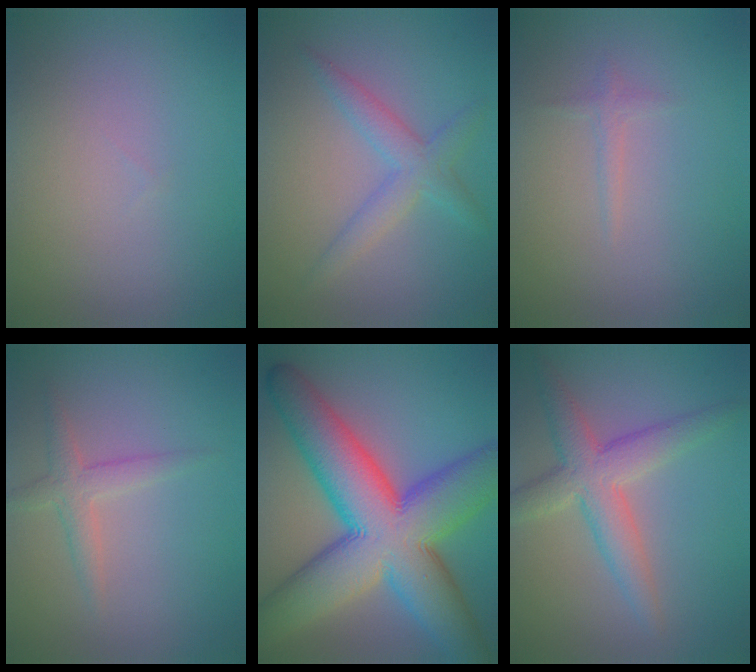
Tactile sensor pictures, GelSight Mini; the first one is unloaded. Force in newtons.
{"total": 3.0, "press": 3.0, "slide": 0.1}
{"total": 0.8, "press": 0.8, "slide": 0.1}
{"total": 2.1, "press": 2.1, "slide": 0.1}
{"total": 15.5, "press": 15.5, "slide": 0.1}
{"total": 4.6, "press": 4.6, "slide": 0.0}